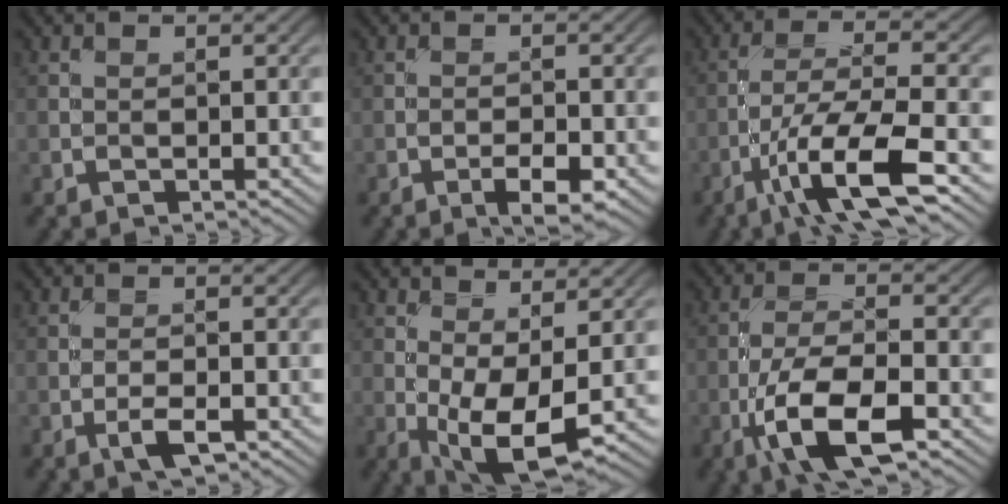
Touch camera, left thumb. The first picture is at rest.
{"total": 3.5, "force": [-1.9, 1.1, 2.8], "torque": [-0.046, 0.001, -0.031]}
{"total": 10.6, "force": [-5.3, 2.4, 8.8], "torque": [-0.160, 0.000, -0.104]}
{"total": 2.8, "force": [-1.4, 0.9, 2.2], "torque": [-0.044, 0.001, -0.029]}
{"total": 6.8, "force": [-0.7, 2.5, 6.3], "torque": [-0.128, -0.008, -0.008]}
{"total": 9.8, "force": [-4.6, 3.3, 8.0], "torque": [-0.156, 0.000, -0.096]}